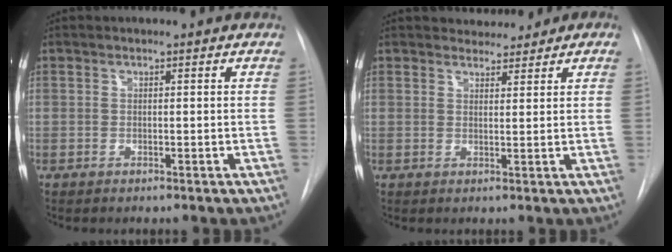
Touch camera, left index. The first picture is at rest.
{"total": 2.9, "force": [2.5, 1.4, 0.3], "torque": [0.001, 0.002, 0.034]}